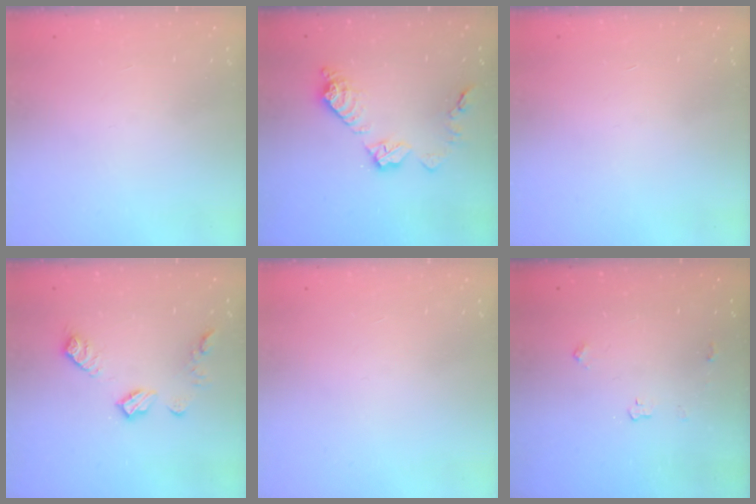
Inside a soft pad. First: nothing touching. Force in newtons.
{"total": 11.4, "press": 11.4, "slide": 0.7}
{"total": 0.0}
{"total": 9.7, "press": 9.7, "slide": 0.2}
{"total": 0.0}
{"total": 3.0, "press": 2.9, "slide": 0.5}